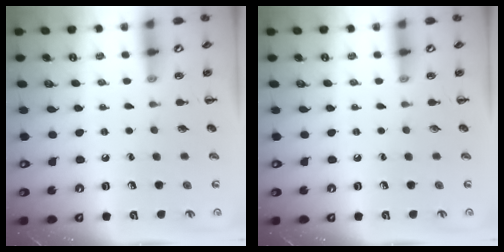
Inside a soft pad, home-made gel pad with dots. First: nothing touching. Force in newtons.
{"total": 0.0}